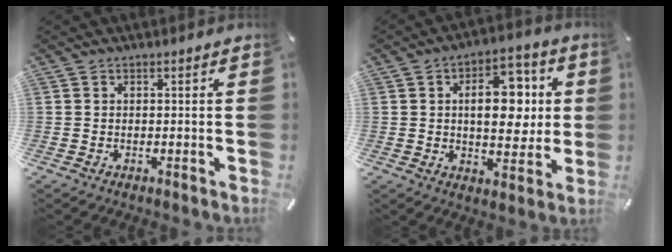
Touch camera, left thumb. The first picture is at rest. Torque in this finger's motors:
{"motor_torque": [1.11, 1.26, 1.43, -0.29, 0.33]}